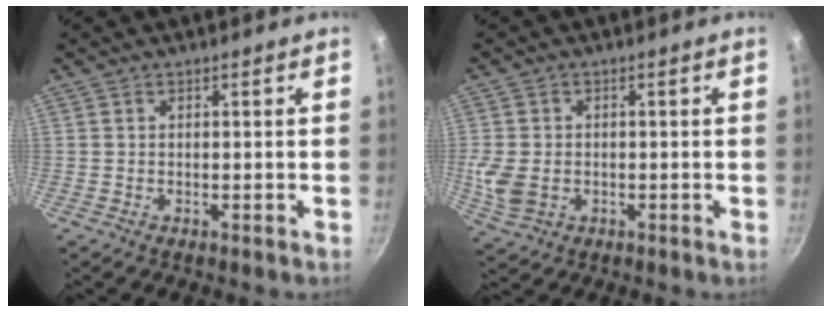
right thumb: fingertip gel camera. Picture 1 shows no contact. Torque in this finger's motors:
{"motor_torque": [0.80, 0.66, 0.62, 0.18, 0.06]}